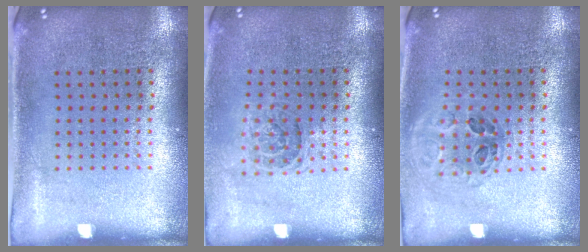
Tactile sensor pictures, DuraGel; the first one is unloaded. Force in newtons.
{"total": 1.2, "press": 1.0, "slide": 0.6}
{"total": 1.0, "press": 1.0, "slide": 0.3}